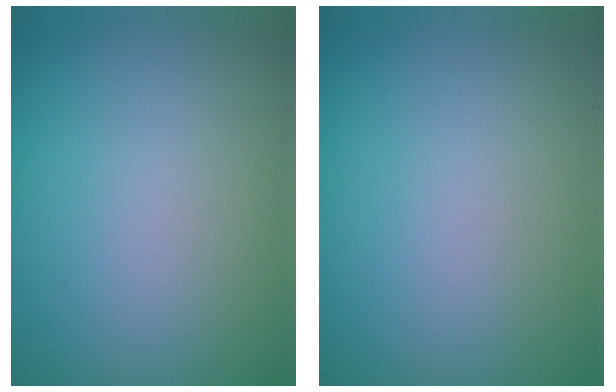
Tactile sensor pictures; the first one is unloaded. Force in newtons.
{"total": 0.0}